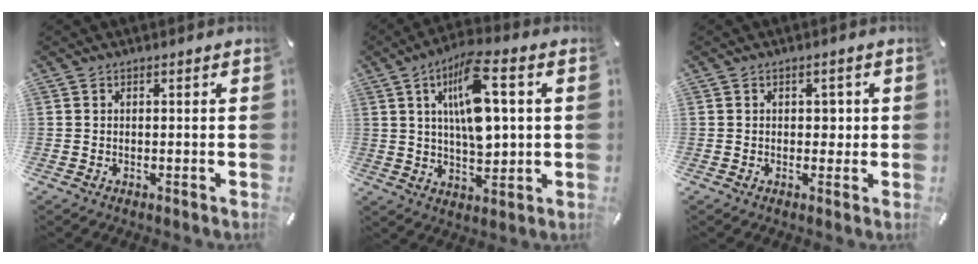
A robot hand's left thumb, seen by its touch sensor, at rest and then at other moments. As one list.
[{"total": 14.2, "force": [3.7, 6.1, 12.3], "torque": [-0.223, -0.001, 0.060]}, {"total": 2.2, "force": [0.1, 1.9, 1.2], "torque": [-0.009, 0.001, -0.006]}]